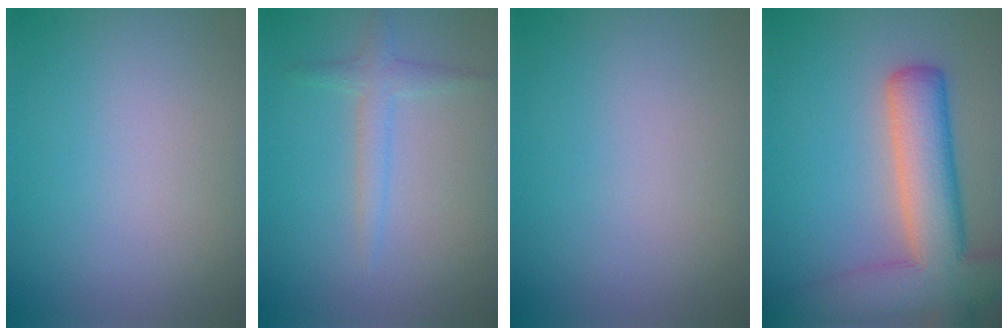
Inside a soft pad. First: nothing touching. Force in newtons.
{"total": 1.8, "press": 1.8, "slide": 0.0}
{"total": 0.0}
{"total": 9.6, "press": 9.6, "slide": 0.6}